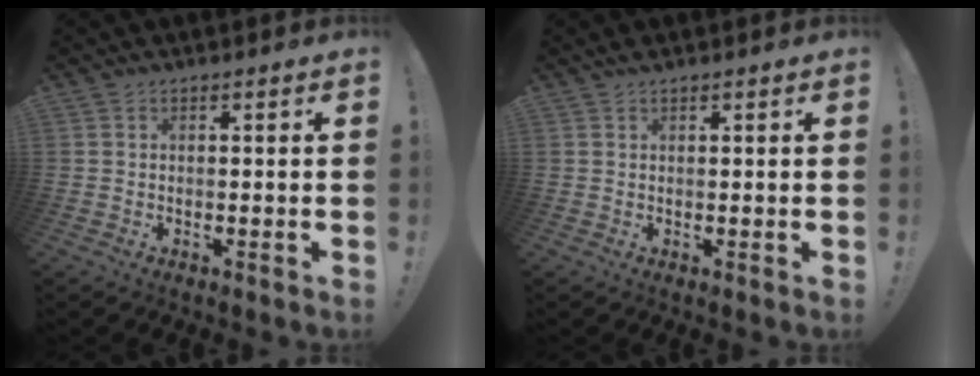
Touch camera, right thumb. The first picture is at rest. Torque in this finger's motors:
{"motor_torque": [-0.08, -0.11, 0.21, -0.28, 0.00]}